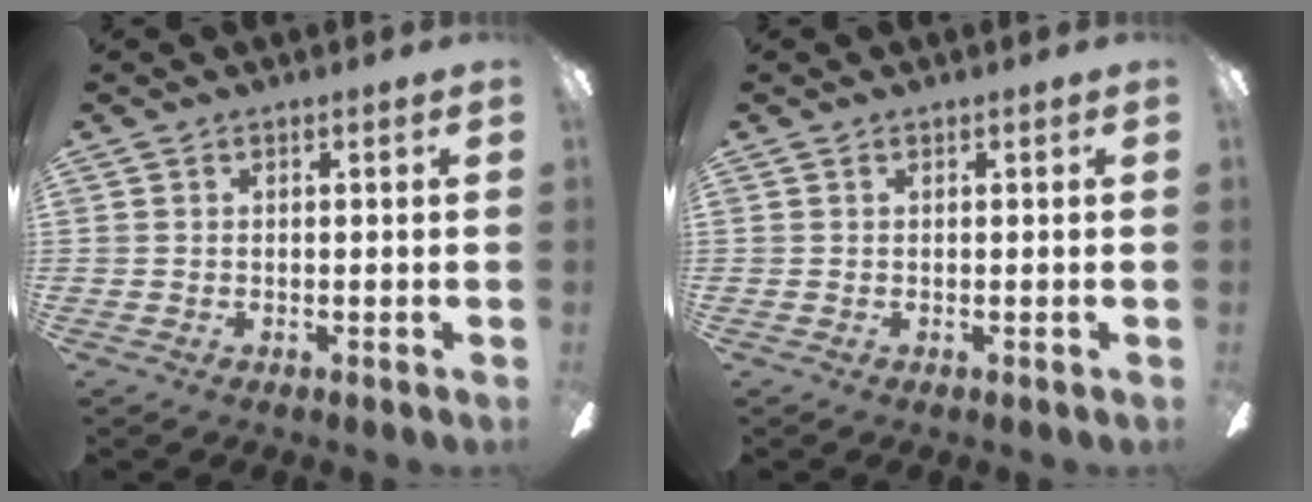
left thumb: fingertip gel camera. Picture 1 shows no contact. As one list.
[{"total": 0.0}]